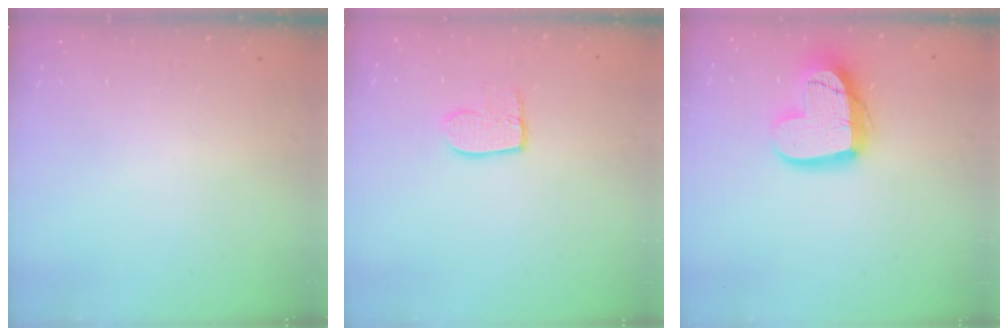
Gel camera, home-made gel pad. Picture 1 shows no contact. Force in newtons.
{"total": 7.7, "press": 7.7, "slide": 0.5}
{"total": 16.1, "press": 16.1, "slide": 1.0}